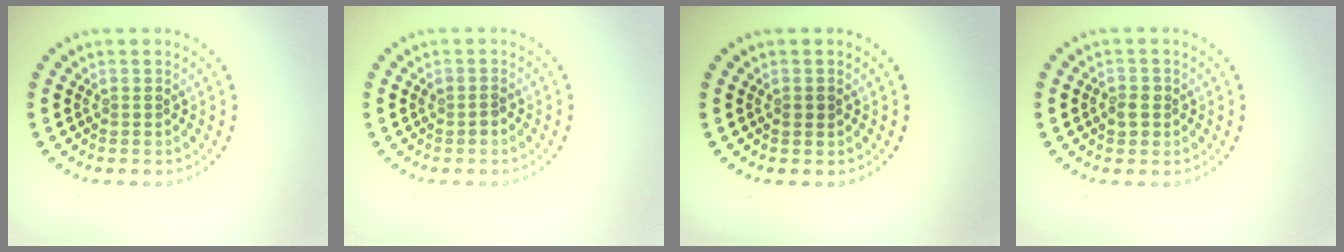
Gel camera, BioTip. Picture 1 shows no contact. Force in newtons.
{"total": 0.6, "press": 0.6, "slide": 0.2}
{"total": 0.8, "press": 0.8, "slide": 0.3}
{"total": 1.6, "press": 1.6, "slide": 0.3}